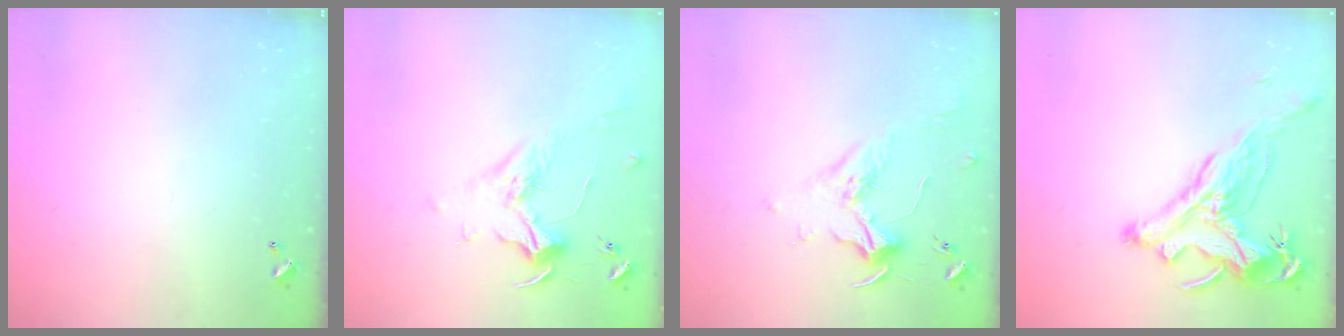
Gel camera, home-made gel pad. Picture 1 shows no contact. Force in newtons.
{"total": 1.9, "press": 1.7, "slide": 0.7}
{"total": 1.7, "press": 1.5, "slide": 0.8}
{"total": 2.9, "press": 2.5, "slide": 1.3}